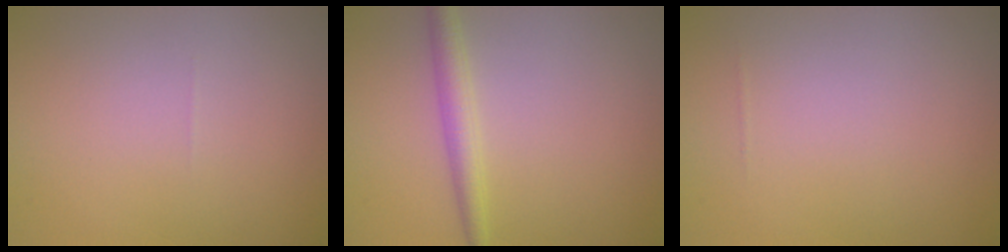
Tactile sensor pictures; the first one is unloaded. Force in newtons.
{"total": 2.4, "press": 2.4, "slide": 0.1}
{"total": 0.0}